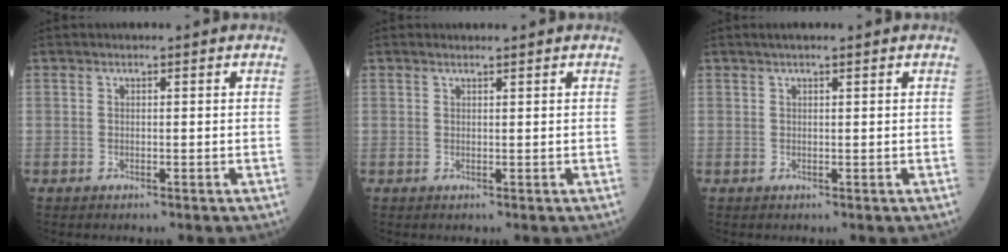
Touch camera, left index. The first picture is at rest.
{"total": 0.7, "force": [0.7, -0.1, 0.1], "torque": [-0.008, 0.002, 0.013]}
{"total": 2.2, "force": [1.7, 0.2, 1.4], "torque": [-0.020, 0.017, 0.025]}